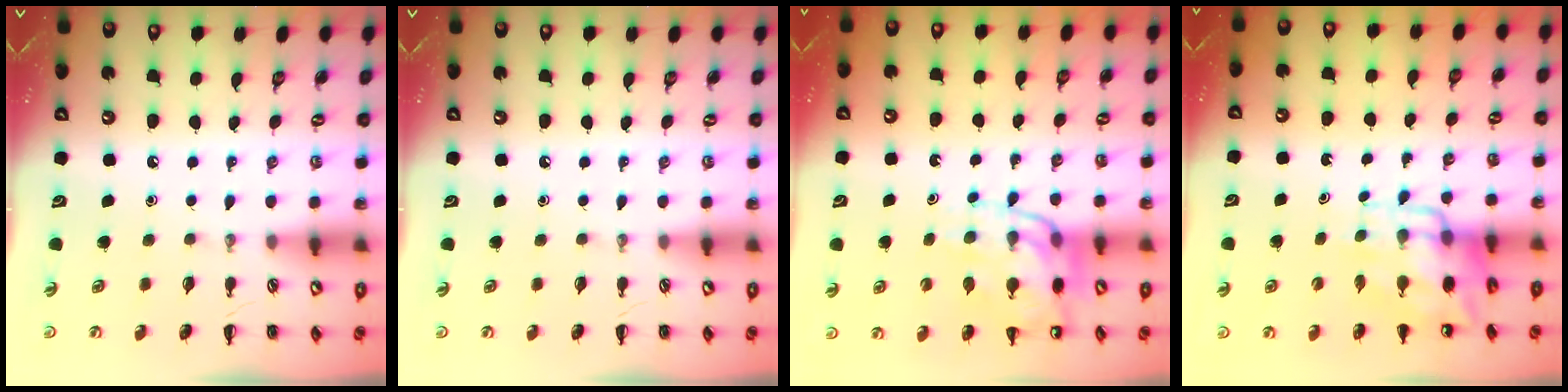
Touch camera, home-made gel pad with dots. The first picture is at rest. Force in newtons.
{"total": 0.0}
{"total": 13.9, "press": 13.5, "slide": 3.1}
{"total": 10.8, "press": 10.5, "slide": 2.9}